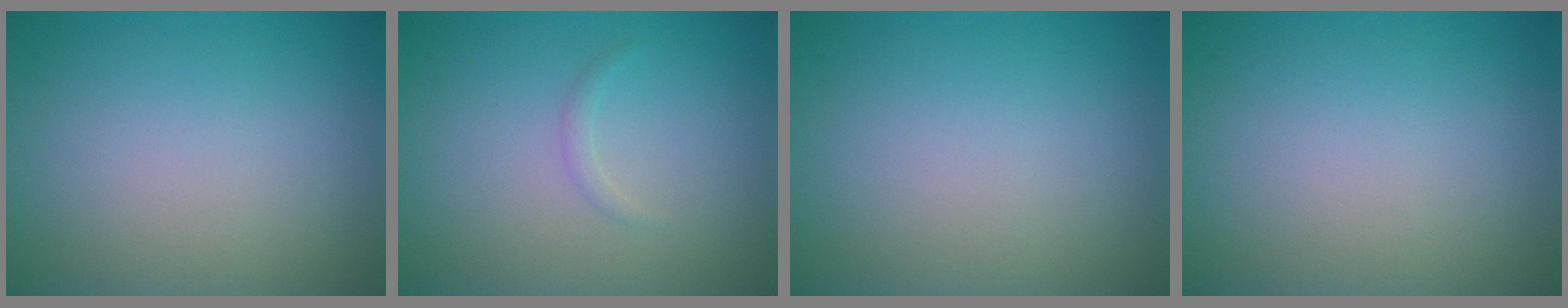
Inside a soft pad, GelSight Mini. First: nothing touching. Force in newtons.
{"total": 0.7, "press": 0.7, "slide": 0.1}
{"total": 0.0}
{"total": 0.0}